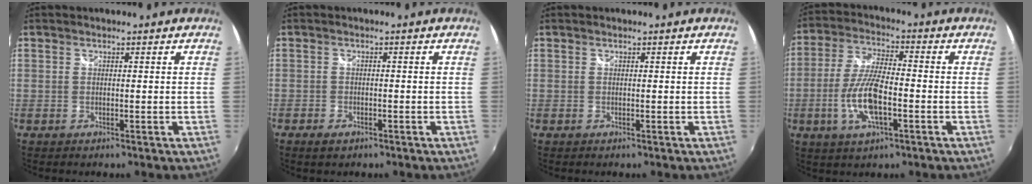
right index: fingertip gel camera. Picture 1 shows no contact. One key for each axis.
{"total": 2.4, "fx": -1.7, "fy": 1.4, "fz": 1.0, "tx": -0.027, "ty": -0.003, "tz": -0.030}
{"total": 0.0}
{"total": 11.2, "fx": -3.3, "fy": 3.6, "fz": 10.1, "tx": -0.211, "ty": -0.003, "tz": -0.067}